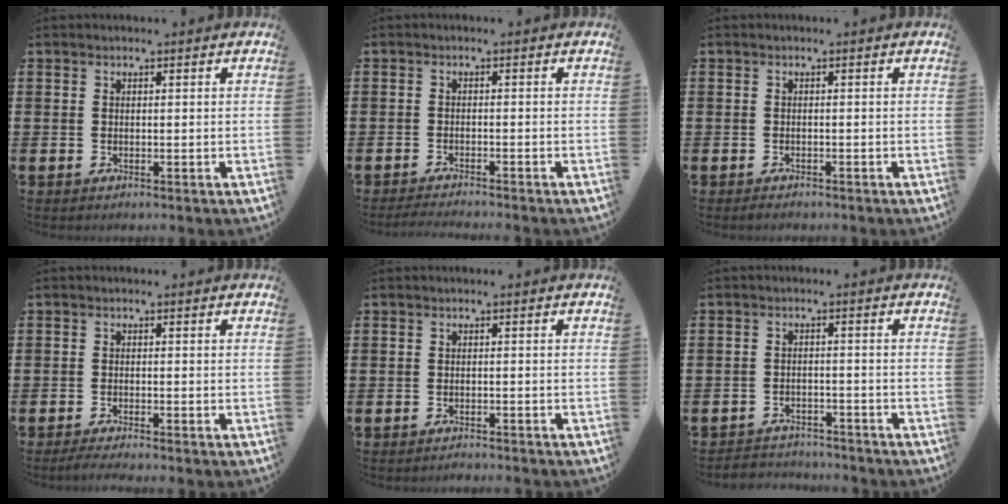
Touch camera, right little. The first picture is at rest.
{"total": 1.4, "force": [-1.4, -0.1, 0.5], "torque": [-0.007, 0.001, -0.027]}
{"total": 0.6, "force": [-0.5, 0.2, 0.2], "torque": [-0.007, -0.001, -0.010]}
{"total": 1.3, "force": [-1.0, 0.0, 0.8], "torque": [-0.013, 0.000, -0.019]}
{"total": 0.8, "force": [-0.8, 0.0, 0.0], "torque": [-0.001, 0.000, -0.017]}
{"total": 2.4, "force": [-2.3, 0.4, -0.3], "torque": [-0.003, 0.003, -0.053]}